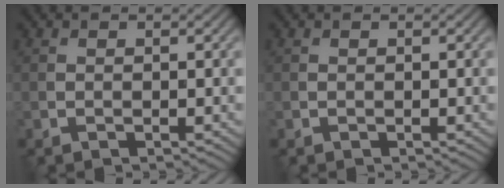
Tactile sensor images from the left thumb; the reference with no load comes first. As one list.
[{"total": 0.0}]